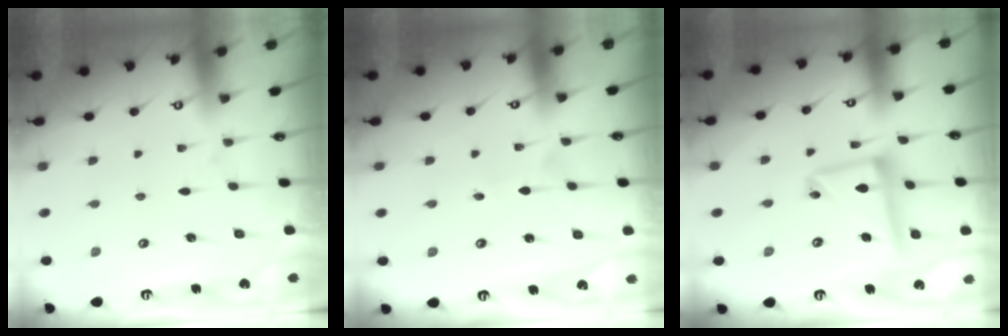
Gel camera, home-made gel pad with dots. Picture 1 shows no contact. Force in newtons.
{"total": 2.5, "press": 2.5, "slide": 0.1}
{"total": 12.8, "press": 12.7, "slide": 1.3}